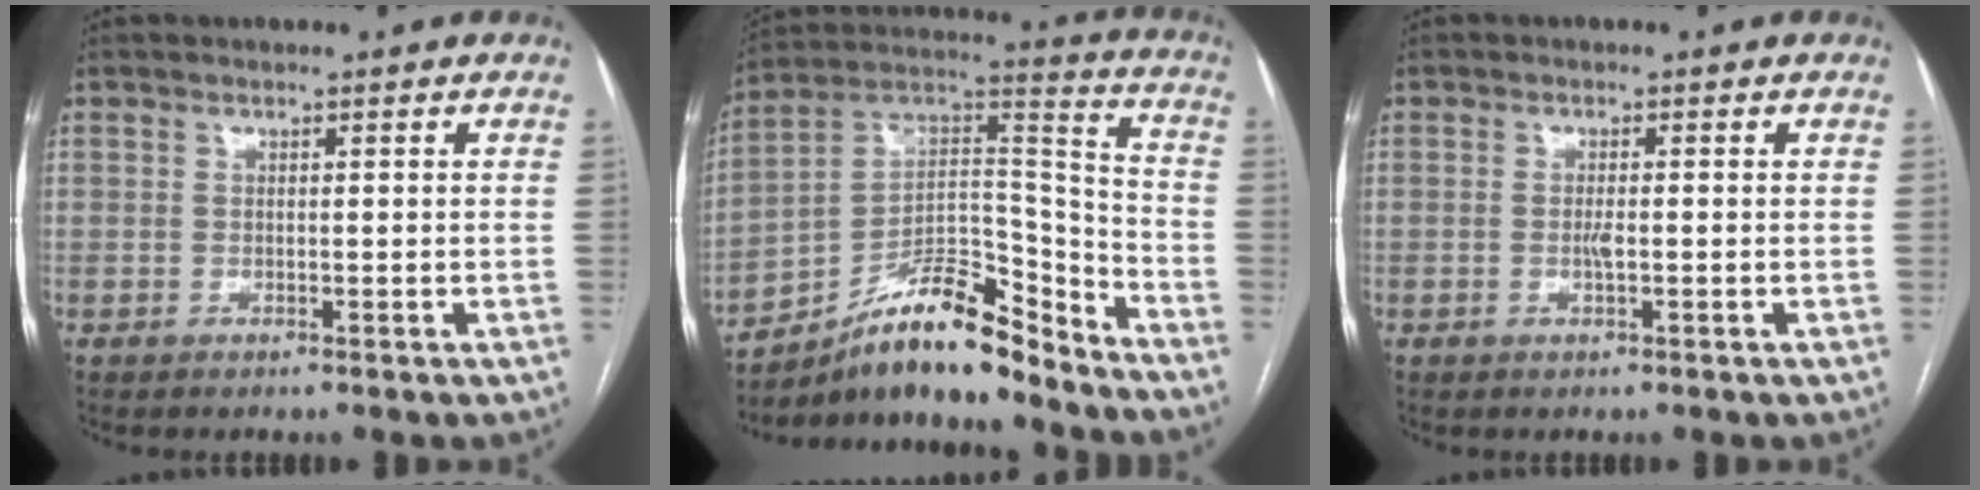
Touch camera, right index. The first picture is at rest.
{"total": 17.1, "force": [-13.8, 3.9, 9.2], "torque": [-0.145, 0.044, -0.236]}
{"total": 1.4, "force": [-0.2, 0.3, 1.3], "torque": [-0.027, -0.002, -0.004]}